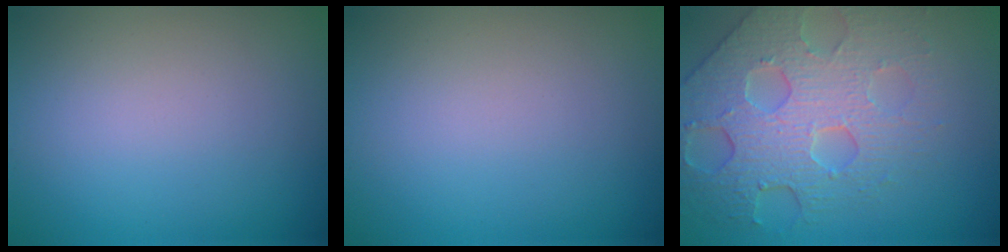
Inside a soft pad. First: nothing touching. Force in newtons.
{"total": 0.0}
{"total": 6.5, "press": 5.2, "slide": 3.9}